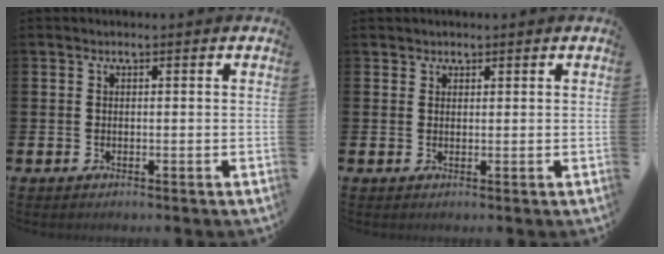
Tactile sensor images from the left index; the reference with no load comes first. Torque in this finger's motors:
{"motor_torque": [0.27, 0.13, -0.04, -0.01]}